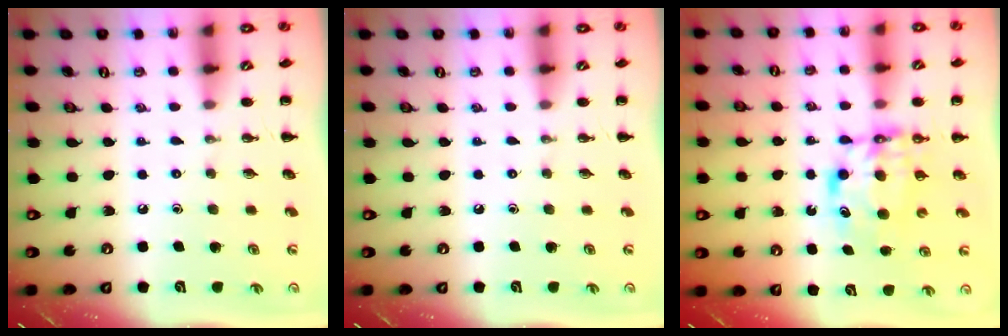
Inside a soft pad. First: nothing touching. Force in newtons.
{"total": 0.0}
{"total": 8.3, "press": 8.2, "slide": 1.1}